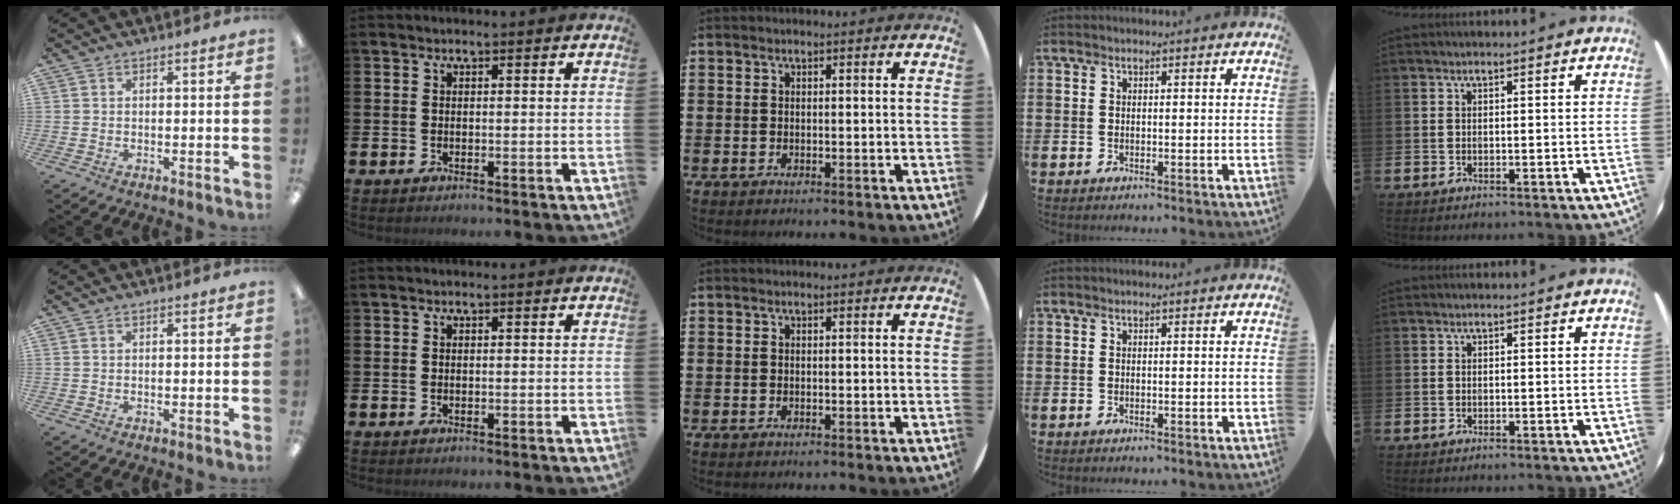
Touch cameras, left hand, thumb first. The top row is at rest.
{}